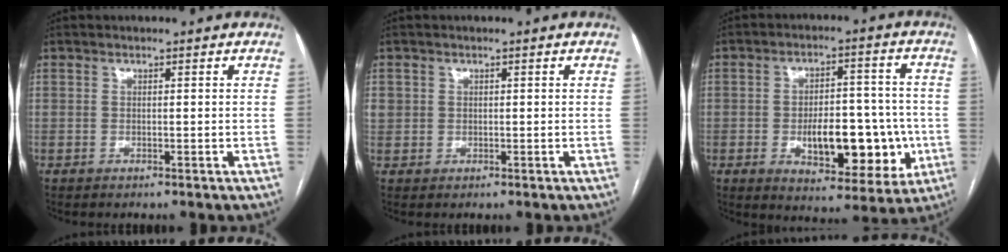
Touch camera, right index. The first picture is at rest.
{"total": 2.6, "force": [0.6, 2.4, 0.7], "torque": [-0.021, 0.014, 0.020]}
{"total": 13.8, "force": [-3.1, 6.3, 11.8], "torque": [-0.162, 0.014, -0.031]}